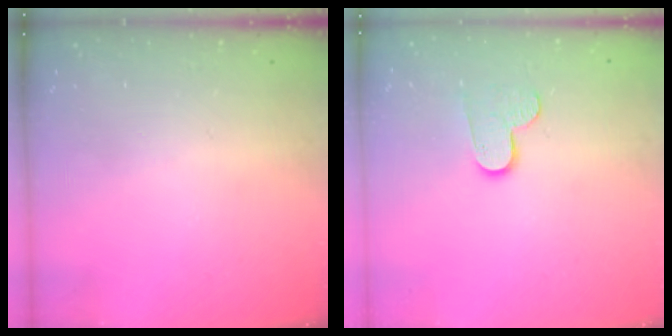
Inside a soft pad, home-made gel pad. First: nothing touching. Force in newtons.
{"total": 7.8, "press": 7.7, "slide": 0.6}